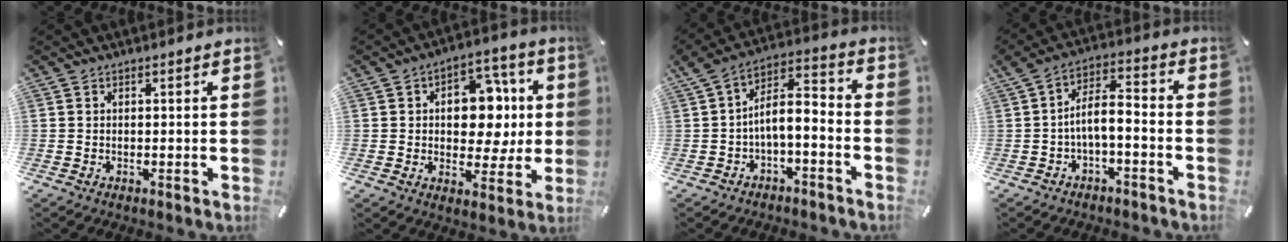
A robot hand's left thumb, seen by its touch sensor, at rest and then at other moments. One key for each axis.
{"total": 12.3, "fx": 1.2, "fy": 9.2, "fz": 8.0, "tx": -0.092, "ty": -0.006, "tz": 0.022}
{"total": 8.3, "fx": -2.5, "fy": 4.0, "fz": 6.8, "tx": -0.124, "ty": 0.010, "tz": -0.046}
{"total": 7.4, "fx": -2.7, "fy": 2.9, "fz": 6.2, "tx": -0.122, "ty": 0.011, "tz": -0.051}